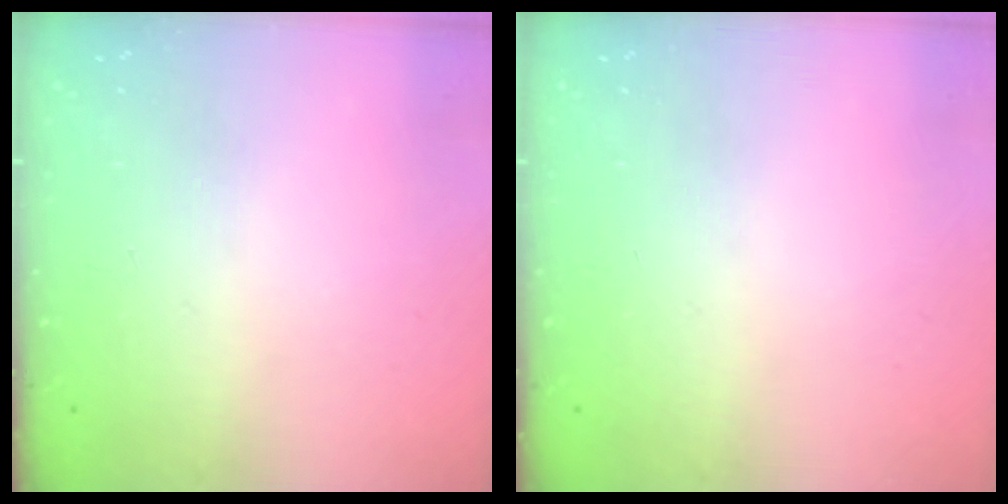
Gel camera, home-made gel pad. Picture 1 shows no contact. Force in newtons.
{"total": 0.0}